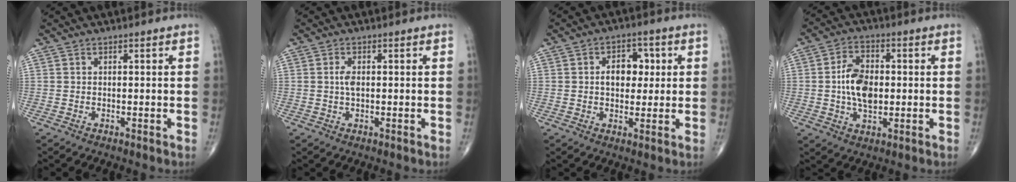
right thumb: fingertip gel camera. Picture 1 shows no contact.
{"total": 2.0, "force": [0.1, 1.0, 1.7], "torque": [-0.032, 0.000, -0.001]}
{"total": 6.8, "force": [1.0, 4.7, 4.7], "torque": [-0.038, 0.007, 0.012]}
{"total": 9.1, "force": [-0.1, 5.5, 7.3], "torque": [-0.116, 0.006, -0.005]}